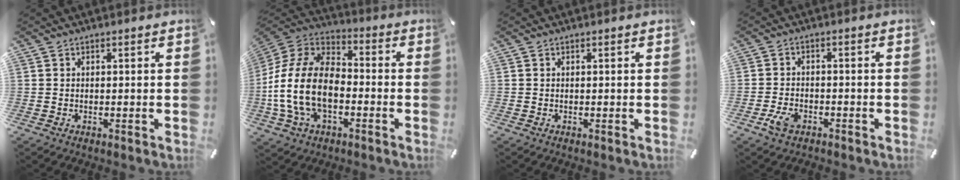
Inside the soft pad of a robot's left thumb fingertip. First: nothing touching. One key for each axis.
{"total": 17.7, "fx": -5.1, "fy": 11.7, "fz": 12.3, "tx": -0.257, "ty": 0.037, "tz": -0.090}
{"total": 0.0}
{"total": 4.2, "fx": -2.5, "fy": 2.4, "fz": 2.4, "tx": -0.059, "ty": 0.005, "tz": -0.049}